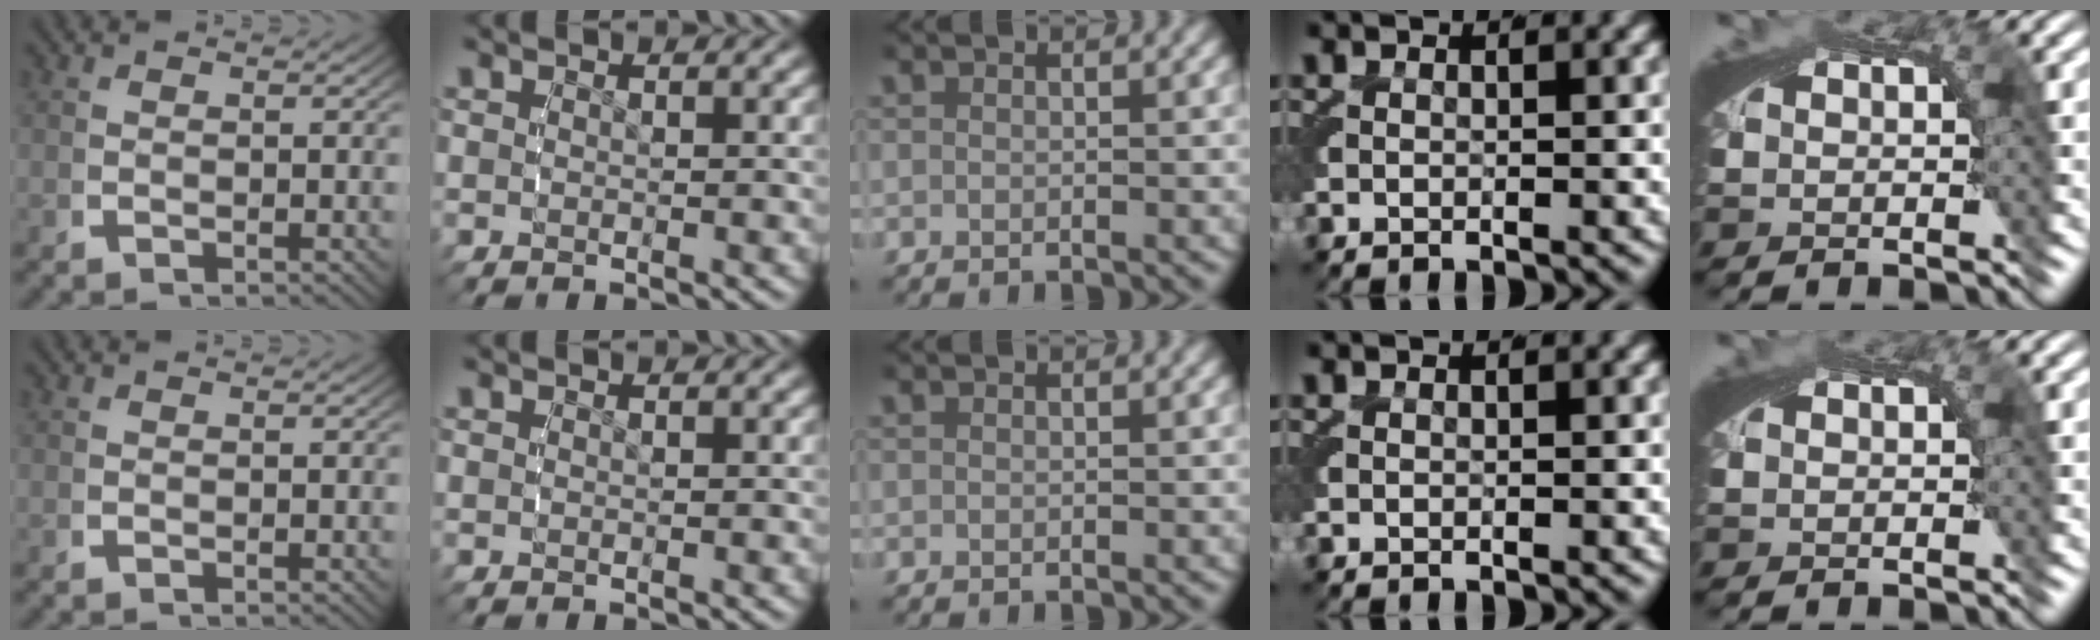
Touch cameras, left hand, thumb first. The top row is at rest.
{"little": {"total": 0.6, "force": [0.2, 0.2, 0.5], "torque": [-0.005, 0.003, 0.003]}}